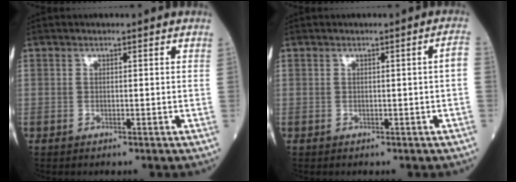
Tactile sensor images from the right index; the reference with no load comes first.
{"total": 1.7, "force": [-0.2, -0.2, 1.7], "torque": [-0.017, 0.001, -0.002]}